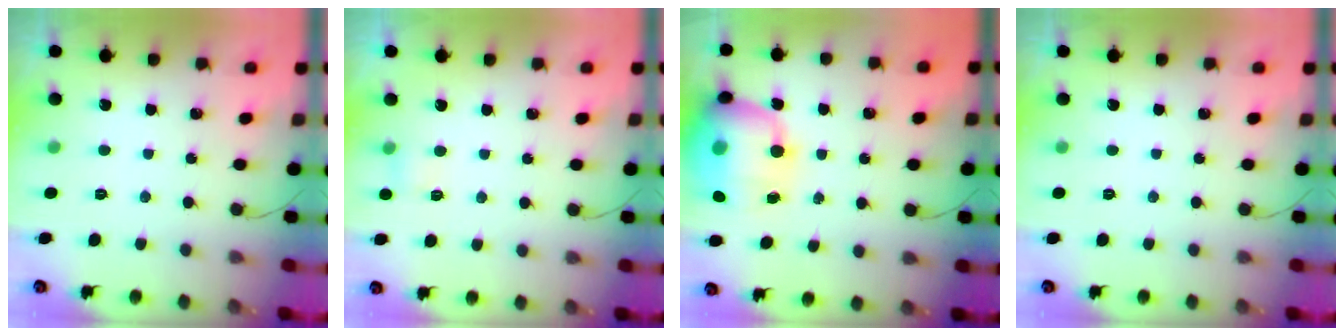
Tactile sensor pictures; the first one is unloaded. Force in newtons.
{"total": 2.8, "press": 2.6, "slide": 1.1}
{"total": 22.1, "press": 21.7, "slide": 3.9}
{"total": 0.0}